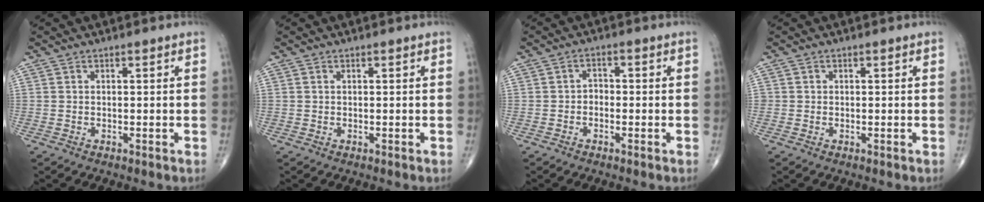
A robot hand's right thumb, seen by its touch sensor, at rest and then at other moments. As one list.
[{"total": 0.0}, {"total": 2.0, "force": [-0.7, 1.5, 1.1], "torque": [-0.005, 0.010, -0.019]}, {"total": 0.6, "force": [0.0, 0.6, 0.0], "torque": [0.005, 0.004, -0.002]}]